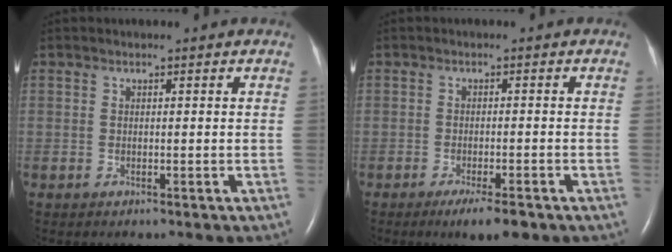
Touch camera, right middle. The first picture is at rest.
{"total": 4.9, "force": [-3.2, 0.6, 3.6], "torque": [-0.057, -0.011, -0.047]}